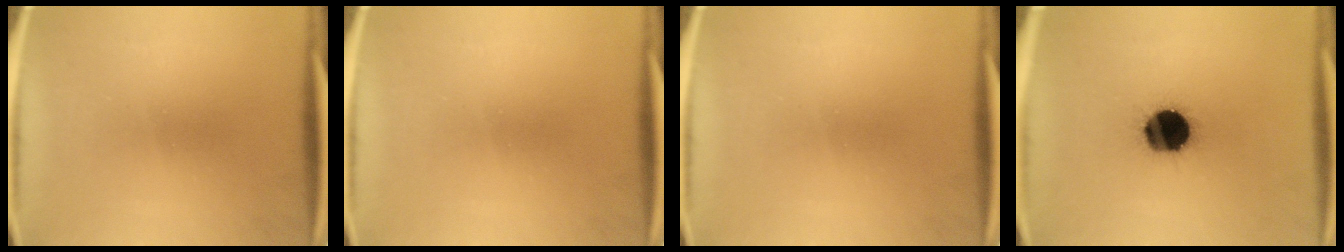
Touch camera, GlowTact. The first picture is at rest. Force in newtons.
{"total": 0.0}
{"total": 0.0}
{"total": 16.5}